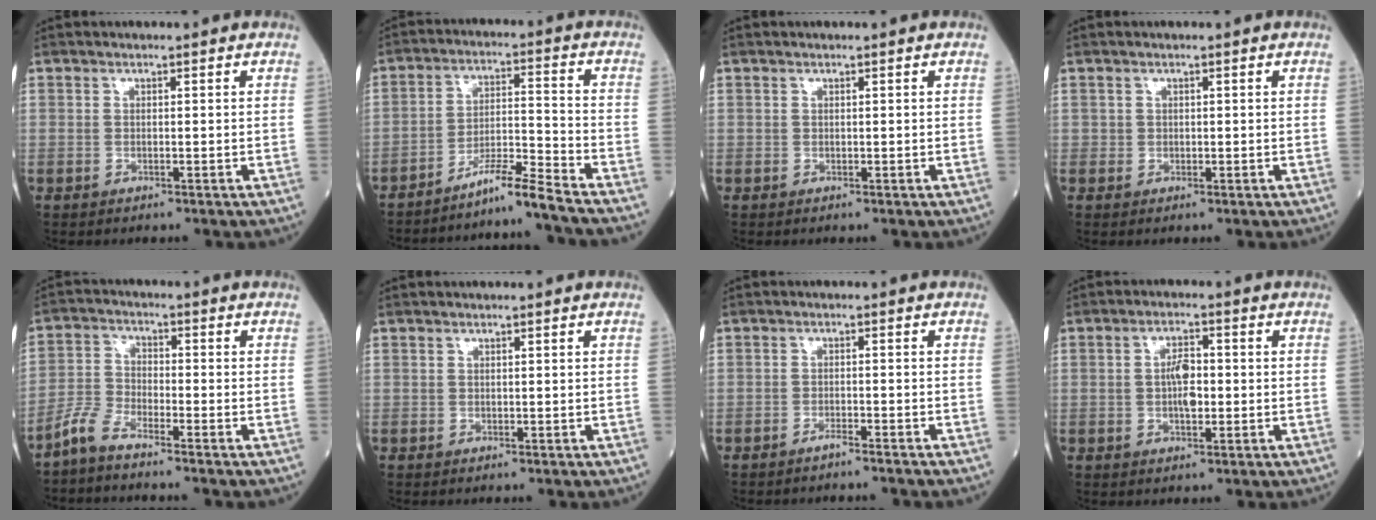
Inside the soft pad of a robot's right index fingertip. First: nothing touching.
{"total": 6.9, "force": [-6.2, -2.1, 2.4], "torque": [-0.034, -0.001, -0.112]}
{"total": 0.0}
{"total": 0.8, "force": [0.2, 0.8, 0.0], "torque": [0.009, 0.002, 0.001]}
{"total": 4.4, "force": [-4.0, 0.8, 1.7], "torque": [-0.039, -0.007, -0.090]}
{"total": 0.0}
{"total": 1.6, "force": [-1.5, -0.2, 0.4], "torque": [-0.004, 0.003, -0.024]}
{"total": 4.3, "force": [-0.2, 1.8, 3.9], "torque": [-0.071, 0.005, -0.004]}